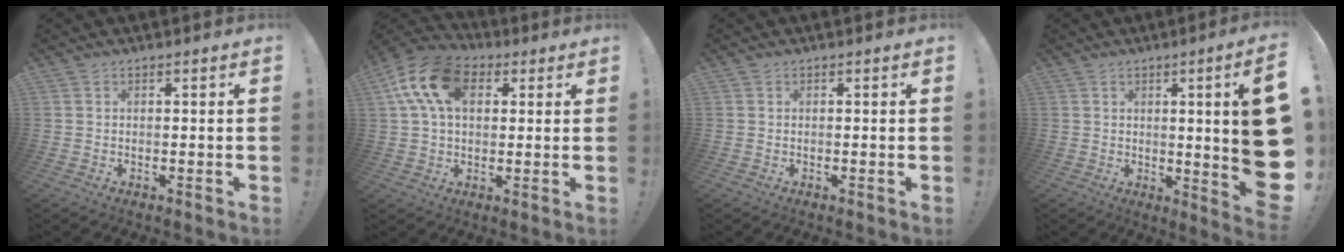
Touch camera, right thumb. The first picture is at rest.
{"total": 16.8, "force": [5.4, 11.0, 11.5], "torque": [-0.198, 0.000, 0.099]}
{"total": 0.0}
{"total": 15.0, "force": [0.6, 0.5, 14.9], "torque": [-0.196, -0.031, 0.011]}